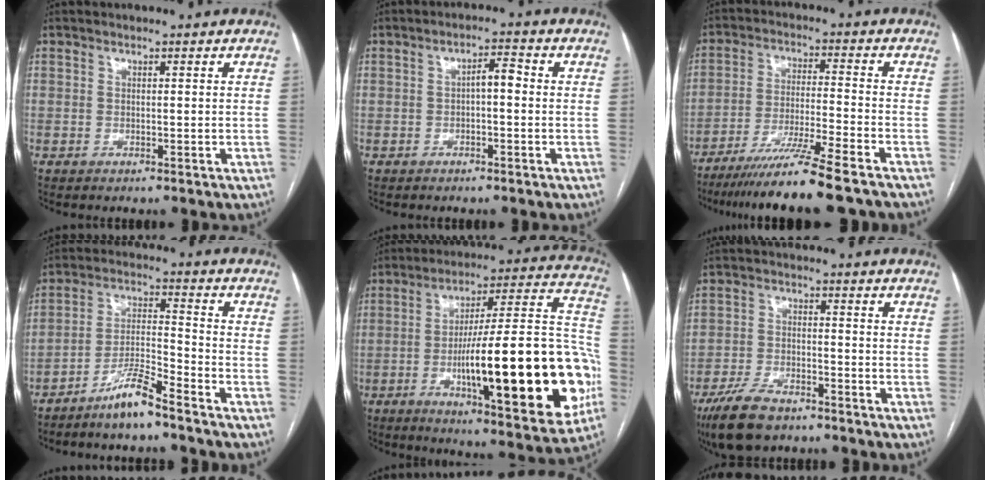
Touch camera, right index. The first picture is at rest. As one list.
[{"total": 3.0, "force": [-0.2, 0.9, 2.8], "torque": [-0.043, 0.014, -0.003]}, {"total": 13.1, "force": [-10.6, -1.4, 7.6], "torque": [-0.120, -0.035, -0.173]}, {"total": 7.2, "force": [-5.8, 0.2, 4.2], "torque": [-0.083, -0.011, -0.114]}, {"total": 30.0, "force": [-6.5, 4.9, 28.9], "torque": [-0.353, 0.010, -0.091]}, {"total": 8.8, "force": [-6.5, 3.4, 4.7], "torque": [-0.098, -0.013, -0.120]}]